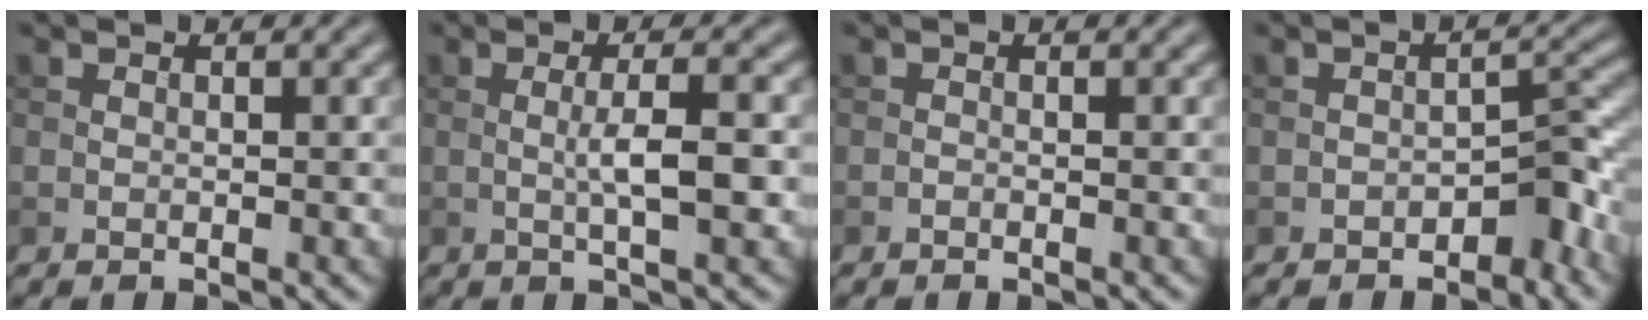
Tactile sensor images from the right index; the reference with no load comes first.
{"total": 3.5, "force": [-0.1, 0.5, 3.4], "torque": [-0.062, 0.001, -0.002]}
{"total": 0.0}
{"total": 3.1, "force": [-1.9, 1.5, 1.9], "torque": [-0.017, 0.012, -0.029]}